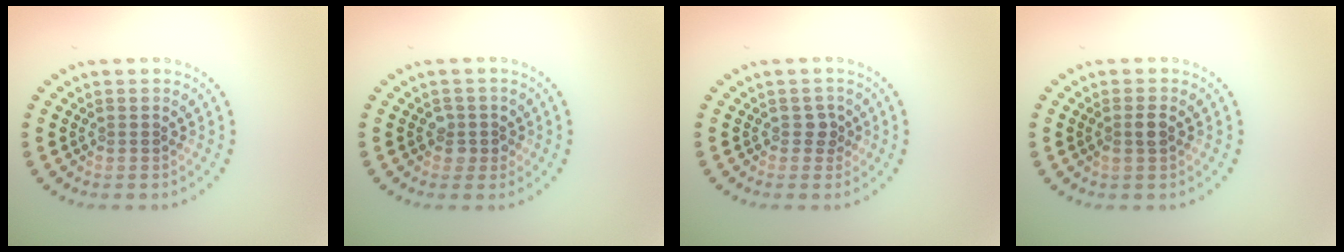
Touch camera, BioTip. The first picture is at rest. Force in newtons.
{"total": 1.5, "press": 1.4, "slide": 0.7}
{"total": 1.1, "press": 1.0, "slide": 0.6}
{"total": 1.2, "press": 1.0, "slide": 0.5}